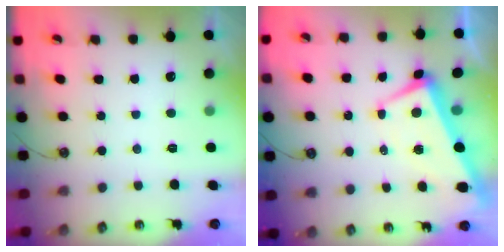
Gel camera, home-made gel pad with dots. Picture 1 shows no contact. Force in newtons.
{"total": 1.1, "press": 0.6, "slide": 0.9}